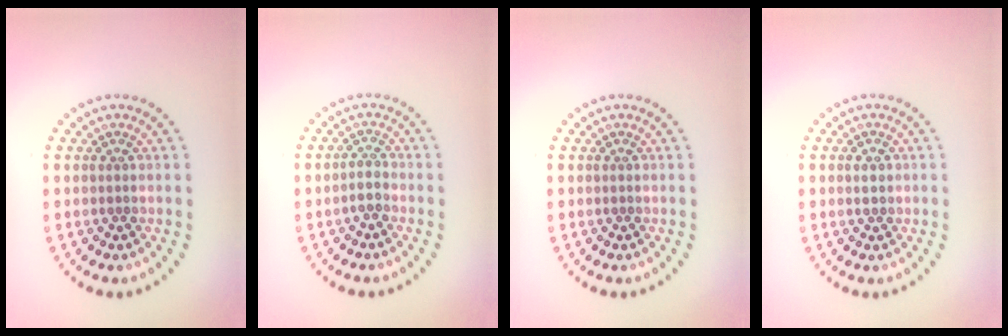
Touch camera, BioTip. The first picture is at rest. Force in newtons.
{"total": 1.5, "press": 1.2, "slide": 0.8}
{"total": 0.0}
{"total": 1.1, "press": 1.0, "slide": 0.2}